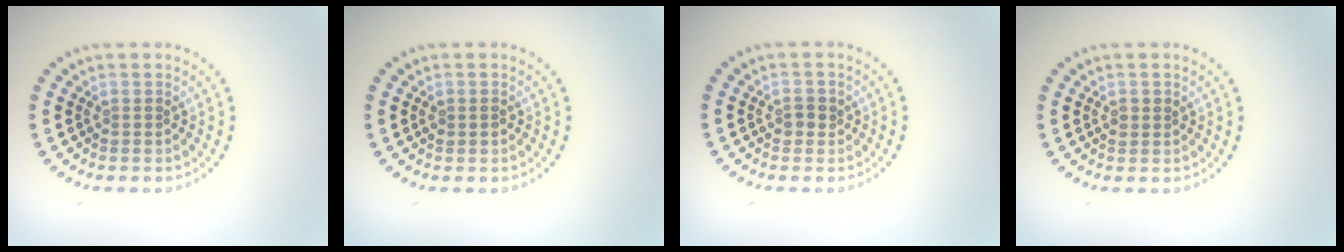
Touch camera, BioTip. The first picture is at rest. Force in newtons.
{"total": 0.8, "press": 0.7, "slide": 0.1}
{"total": 1.3, "press": 1.2, "slide": 0.4}
{"total": 1.0, "press": 0.9, "slide": 0.2}